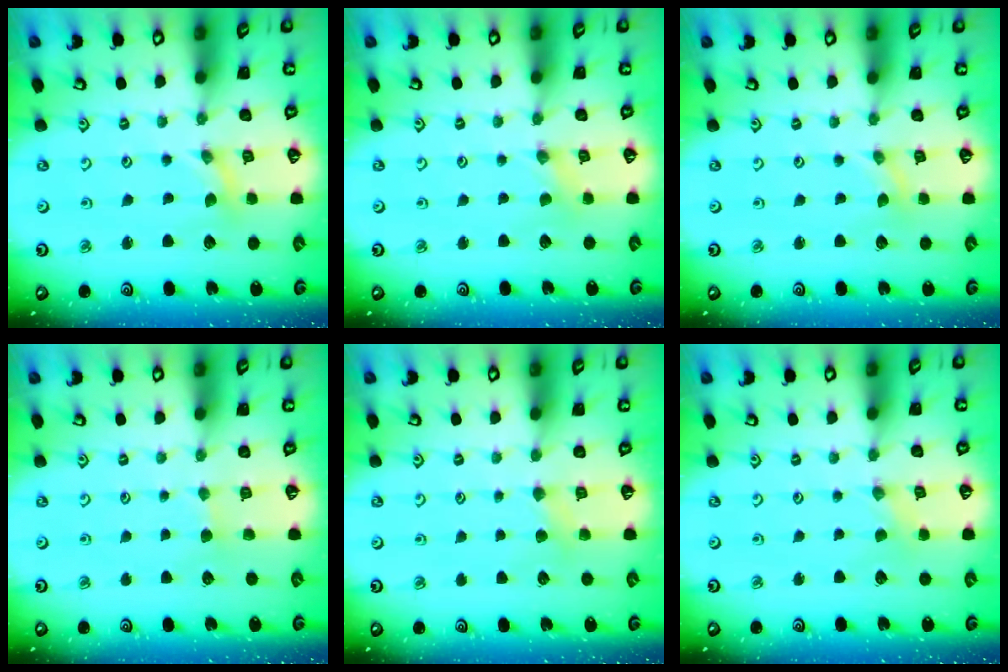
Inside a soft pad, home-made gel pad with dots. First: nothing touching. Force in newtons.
{"total": 0.6, "press": 0.6, "slide": 0.1}
{"total": 0.0}
{"total": 2.7, "press": 2.6, "slide": 0.4}
{"total": 2.9, "press": 2.8, "slide": 0.5}
{"total": 0.0}